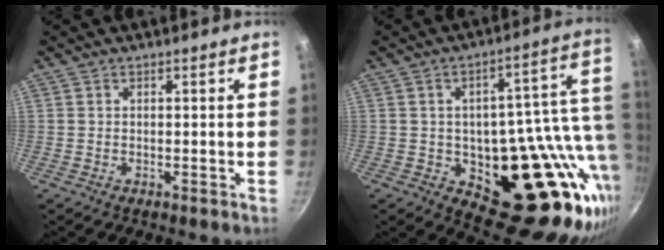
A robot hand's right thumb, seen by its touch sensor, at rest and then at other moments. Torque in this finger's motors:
{"motor_torque": [-0.01, 1.25, 1.84, -0.93, 0.13]}